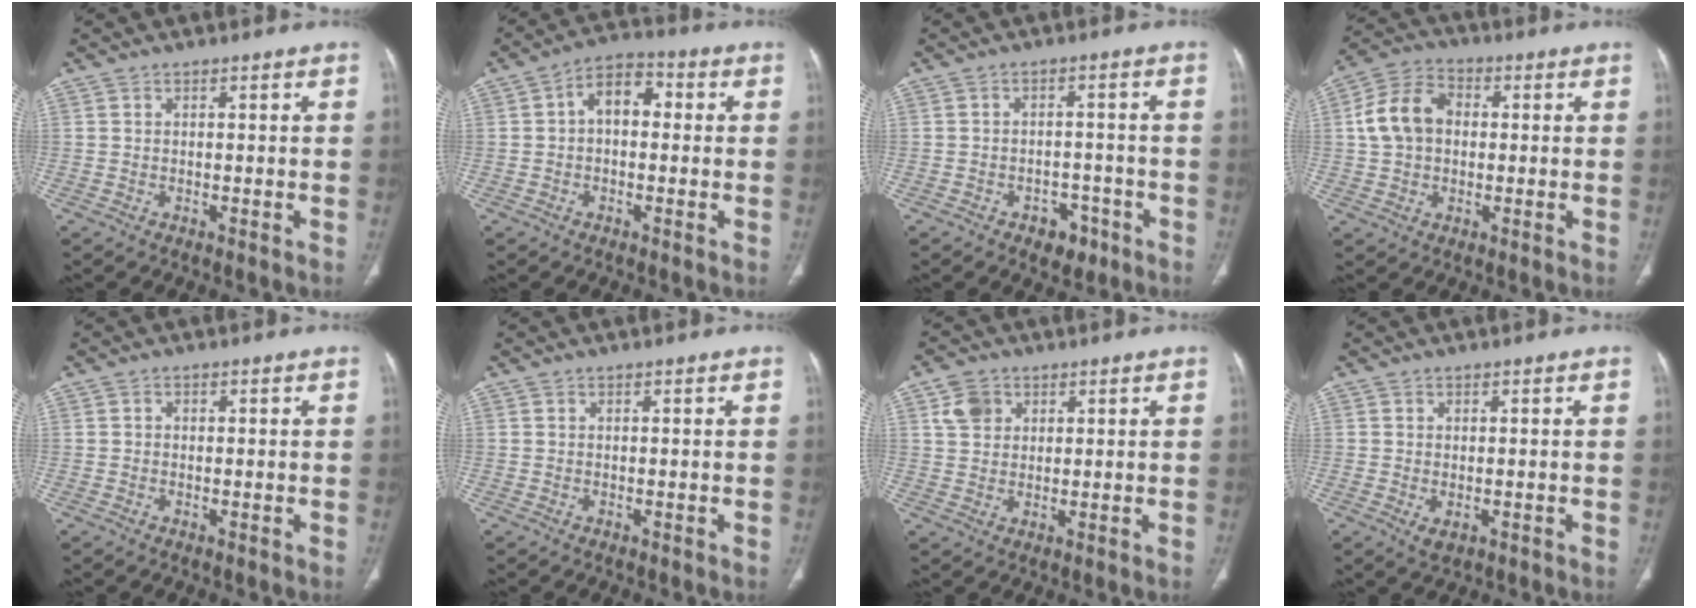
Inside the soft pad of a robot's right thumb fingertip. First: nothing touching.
{"total": 7.1, "force": [0.5, 4.6, 5.4], "torque": [-0.067, 0.025, -0.005]}
{"total": 5.0, "force": [-2.9, 3.4, 2.2], "torque": [-0.007, 0.025, -0.035]}
{"total": 10.3, "force": [0.9, 7.8, 6.7], "torque": [-0.119, 0.027, 0.010]}
{"total": 0.6, "force": [0.0, 0.5, 0.2], "torque": [0.000, 0.002, -0.002]}
{"total": 0.0}
{"total": 5.0, "force": [2.0, 4.0, 2.2], "torque": [-0.024, -0.002, 0.041]}
{"total": 2.0, "force": [-0.5, 1.2, 1.5], "torque": [-0.027, -0.004, -0.002]}